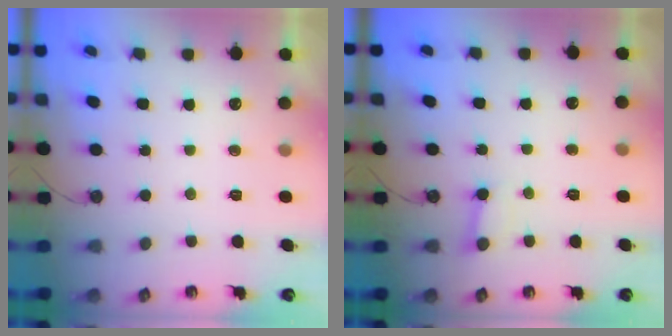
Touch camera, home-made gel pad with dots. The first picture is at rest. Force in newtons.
{"total": 2.0, "press": 2.0, "slide": 0.2}